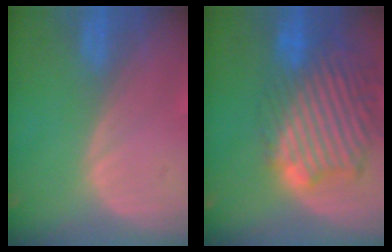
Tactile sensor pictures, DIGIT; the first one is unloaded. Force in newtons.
{"total": 13.9, "press": 11.7, "slide": 7.4}